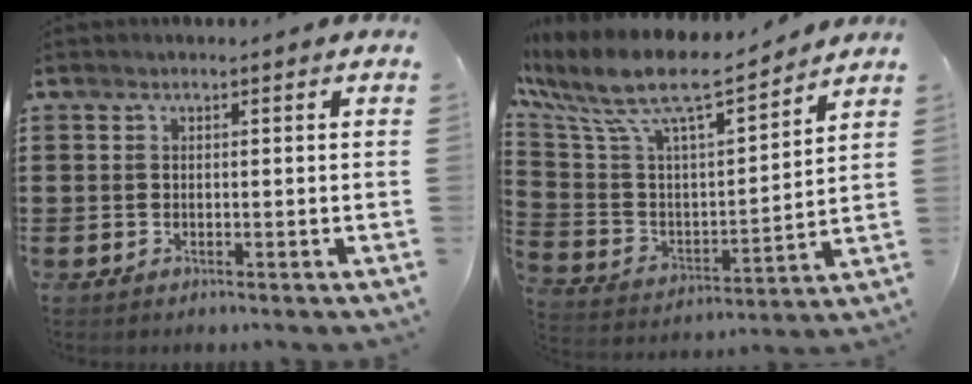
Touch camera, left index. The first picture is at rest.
{"total": 10.3, "force": [8.1, 2.2, 6.0], "torque": [-0.152, -0.055, 0.135]}